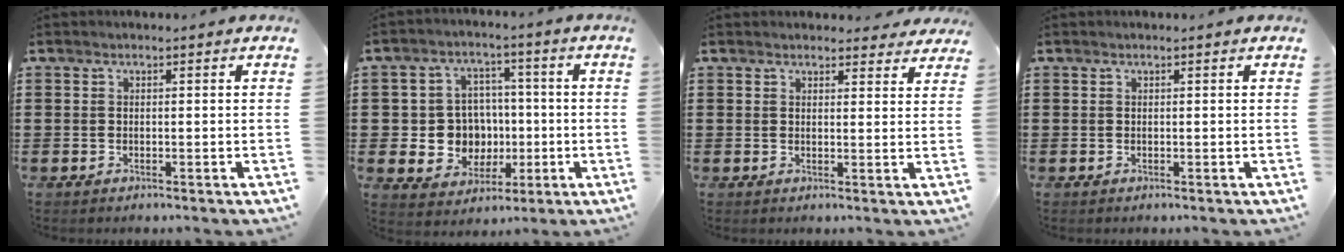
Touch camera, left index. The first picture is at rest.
{"total": 7.6, "force": [-0.3, 7.3, 2.1], "torque": [-0.061, 0.013, 0.004]}
{"total": 2.6, "force": [2.5, 0.7, 0.4], "torque": [0.001, -0.011, 0.043]}
{"total": 0.0}